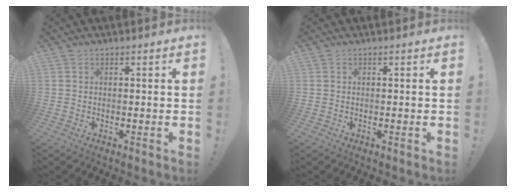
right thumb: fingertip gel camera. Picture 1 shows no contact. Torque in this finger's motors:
{"motor_torque": [0.00, 0.00, -0.01, -0.01, 0.04]}